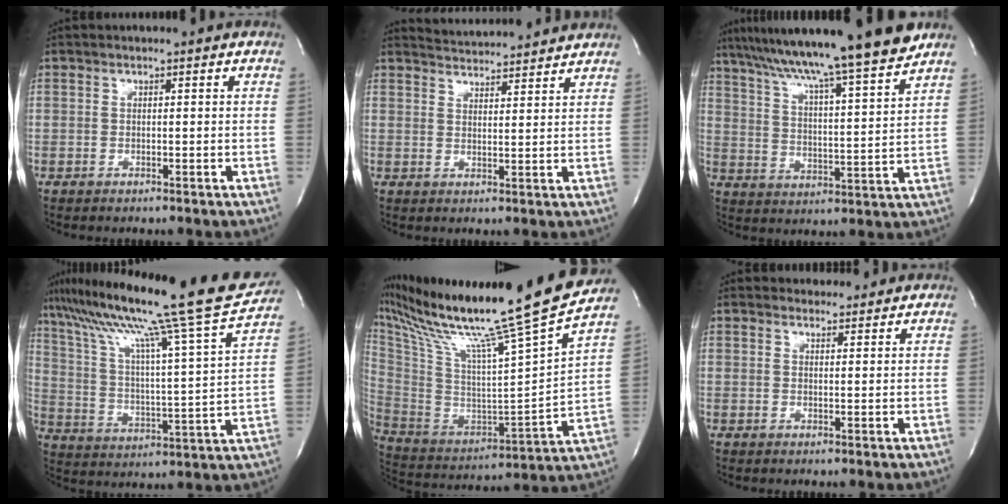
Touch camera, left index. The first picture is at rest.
{"total": 8.7, "force": [8.5, 0.4, 1.8], "torque": [-0.036, 0.011, 0.115]}
{"total": 19.7, "force": [16.3, -1.0, 11.0], "torque": [-0.182, -0.004, 0.248]}
{"total": 26.0, "force": [20.7, -1.0, 15.7], "torque": [-0.264, -0.021, 0.305]}
{"total": 29.0, "force": [23.7, -1.9, 16.6], "torque": [-0.312, -0.071, 0.372]}
{"total": 1.9, "force": [1.6, 1.0, -0.3], "torque": [0.006, 0.005, 0.019]}